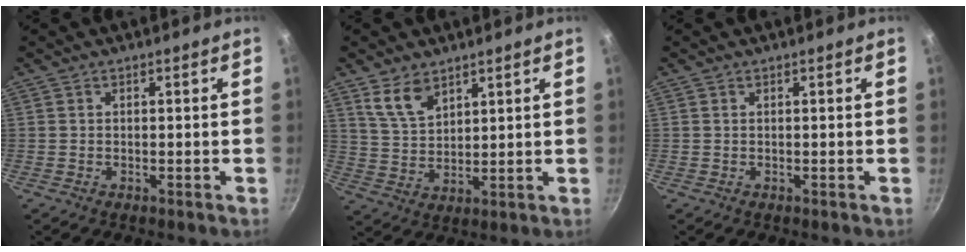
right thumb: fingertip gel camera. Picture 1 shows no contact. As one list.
[{"total": 7.1, "force": [4.6, 3.8, 3.9], "torque": [-0.059, -0.024, 0.097]}, {"total": 0.0}]